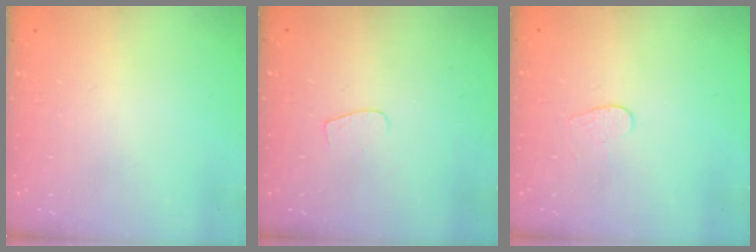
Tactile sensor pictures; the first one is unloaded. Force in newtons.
{"total": 3.5, "press": 3.5, "slide": 0.3}
{"total": 3.8, "press": 3.8, "slide": 0.3}